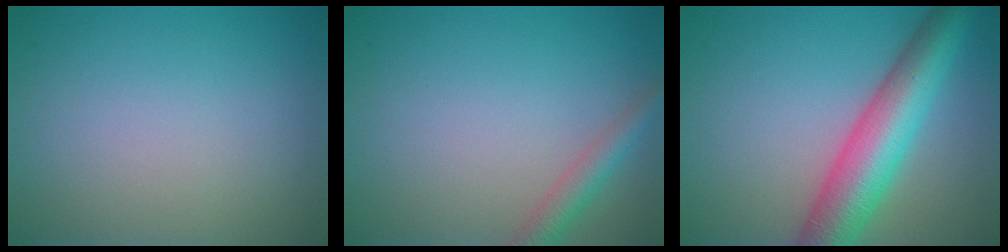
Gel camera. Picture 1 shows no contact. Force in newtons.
{"total": 2.3, "press": 2.3, "slide": 0.1}
{"total": 8.2, "press": 8.2, "slide": 0.2}